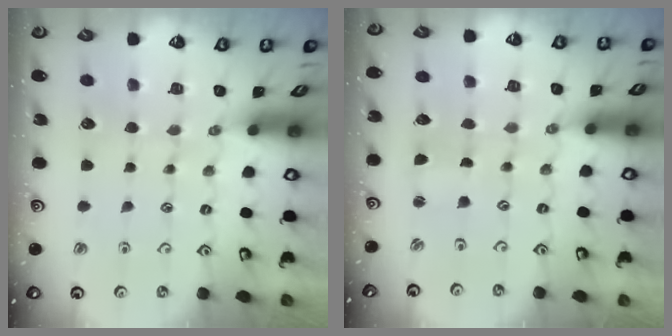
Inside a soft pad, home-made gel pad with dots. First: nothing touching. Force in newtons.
{"total": 0.8, "press": 0.8, "slide": 0.0}